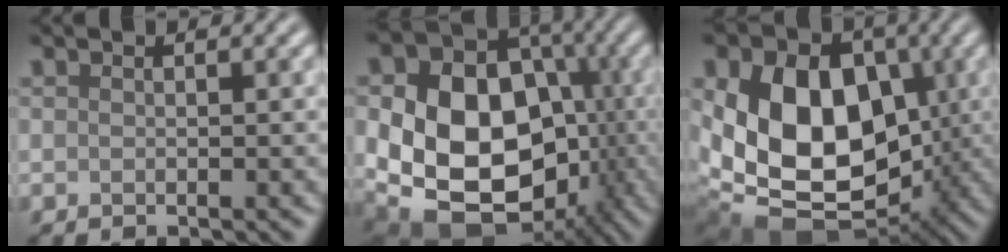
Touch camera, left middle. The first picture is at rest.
{"total": 16.2, "force": [-1.9, 12.3, 10.5], "torque": [-0.167, -0.020, -0.013]}
{"total": 15.1, "force": [-0.4, 10.8, 10.5], "torque": [-0.178, -0.015, -0.003]}